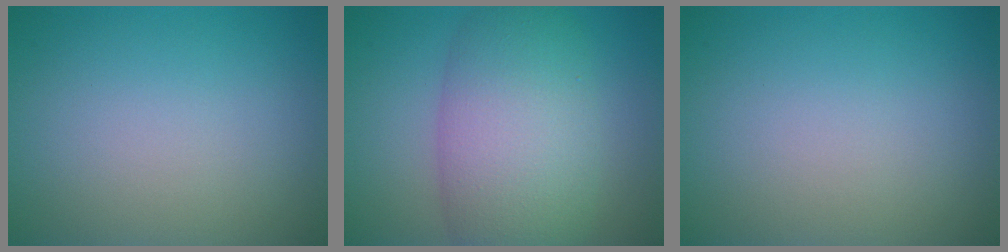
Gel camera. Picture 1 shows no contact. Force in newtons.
{"total": 8.9, "press": 8.9, "slide": 0.3}
{"total": 0.0}